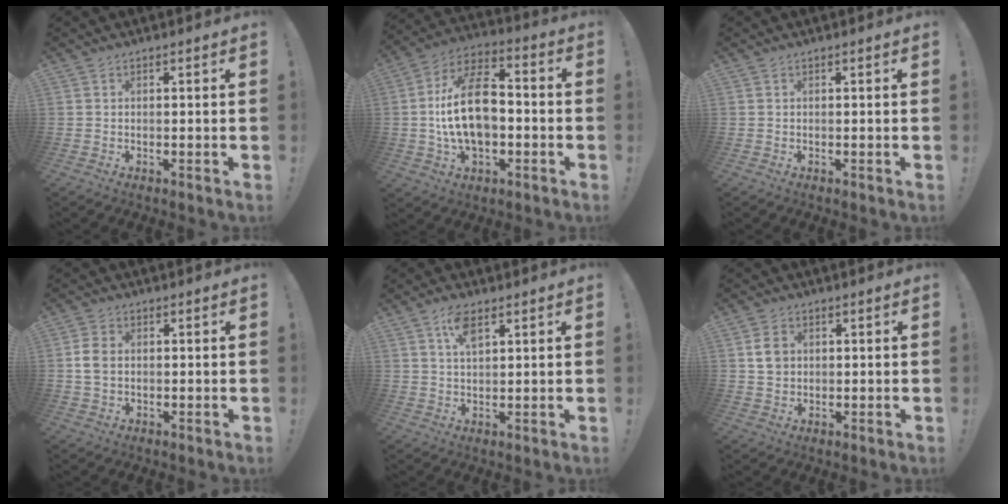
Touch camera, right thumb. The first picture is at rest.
{"total": 18.7, "force": [-1.6, 11.2, 14.8], "torque": [-0.265, 0.023, -0.027]}
{"total": 0.0}
{"total": 4.8, "force": [0.1, 3.5, 3.4], "torque": [-0.068, 0.006, 0.002]}
{"total": 6.2, "force": [3.1, 2.7, 4.6], "torque": [-0.087, -0.003, 0.055]}
{"total": 5.0, "force": [0.9, 4.3, 2.4], "torque": [-0.029, 0.004, 0.016]}